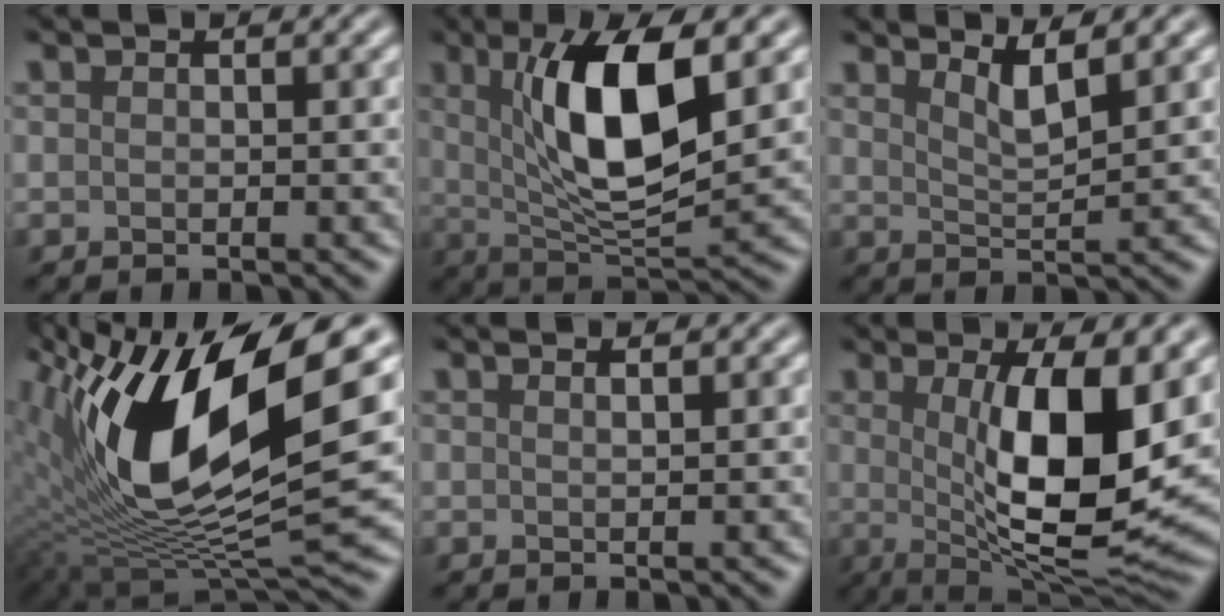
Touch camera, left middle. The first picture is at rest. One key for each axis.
{"total": 9.2, "fx": 2.4, "fy": 2.7, "fz": 8.4, "tx": -0.142, "ty": -0.008, "tz": 0.044}
{"total": 3.0, "fx": 2.1, "fy": 0.5, "fz": 2.0, "tx": -0.027, "ty": -0.002, "tz": 0.037}
{"total": 15.4, "fx": 4.5, "fy": 5.4, "fz": 13.6, "tx": -0.260, "ty": -0.006, "tz": 0.074}
{"total": 1.1, "fx": 0.6, "fy": 0.4, "fz": 0.8, "tx": -0.005, "ty": 0.001, "tz": 0.003}
{"total": 11.6, "fx": 1.1, "fy": 3.5, "fz": 11.0, "tx": -0.161, "ty": -0.012, "tz": 0.023}